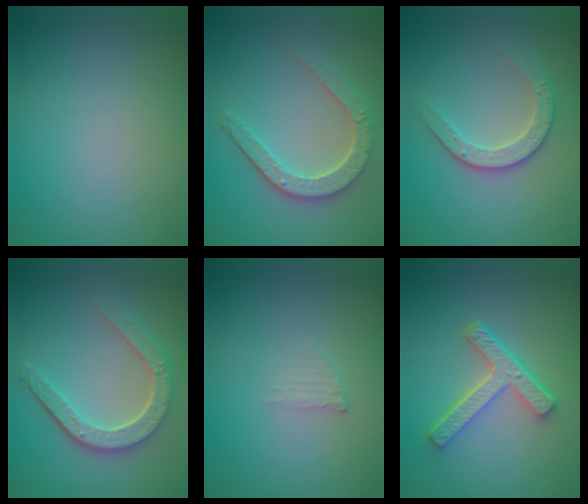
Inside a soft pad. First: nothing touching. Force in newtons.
{"total": 4.2, "press": 3.4, "slide": 2.5}
{"total": 2.9, "press": 2.7, "slide": 1.1}
{"total": 4.7, "press": 3.6, "slide": 2.9}
{"total": 1.0, "press": 1.0, "slide": 0.2}
{"total": 4.8, "press": 3.7, "slide": 3.2}